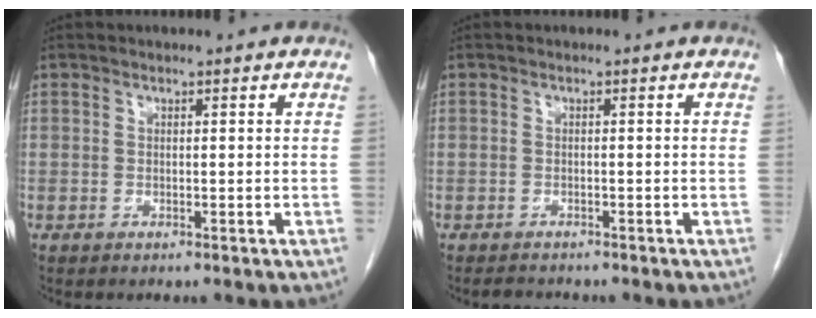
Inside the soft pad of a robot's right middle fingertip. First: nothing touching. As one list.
[{"total": 1.5, "force": [-1.5, 0.4, 0.2], "torque": [-0.012, -0.007, -0.020]}]